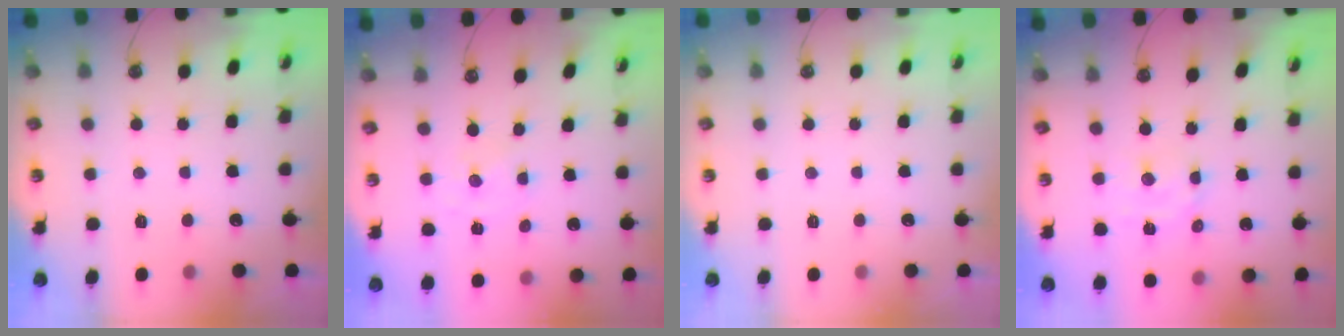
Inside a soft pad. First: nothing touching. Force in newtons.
{"total": 0.0}
{"total": 0.0}
{"total": 5.4, "press": 5.4, "slide": 0.3}